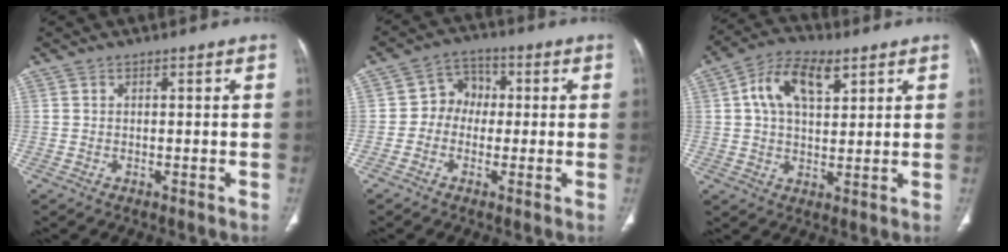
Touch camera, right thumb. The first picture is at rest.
{"total": 6.0, "force": [-0.5, 5.2, 2.9], "torque": [-0.016, 0.022, -0.024]}
{"total": 10.7, "force": [4.2, 6.1, 7.8], "torque": [-0.125, 0.005, 0.070]}